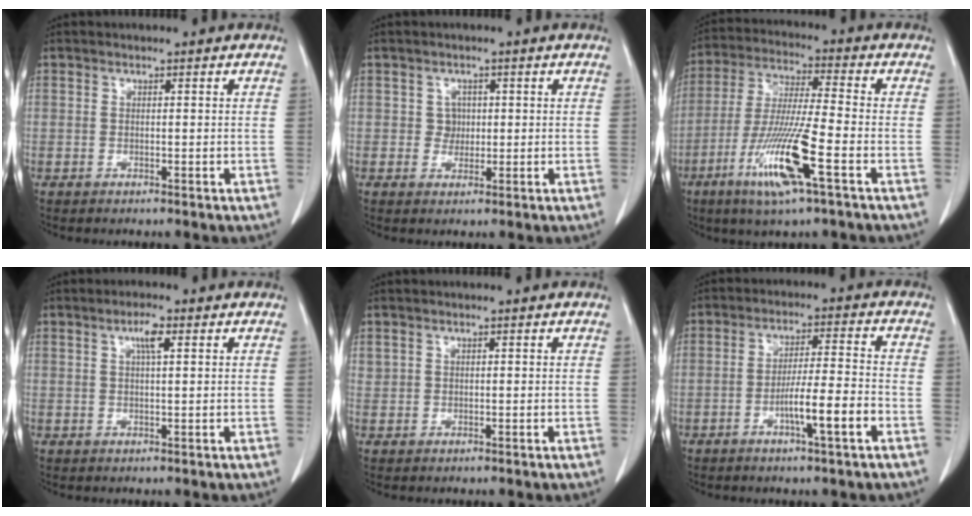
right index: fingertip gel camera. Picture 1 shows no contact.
{"total": 2.2, "force": [0.3, 2.1, 0.6], "torque": [-0.004, 0.002, 0.004]}
{"total": 13.5, "force": [-5.8, 0.3, 12.2], "torque": [-0.250, -0.025, -0.109]}
{"total": 2.8, "force": [1.2, 0.4, 2.5], "torque": [-0.048, 0.002, 0.020]}
{"total": 0.9, "force": [0.7, 0.6, 0.1], "torque": [0.008, 0.005, 0.010]}
{"total": 7.7, "force": [-3.1, 0.0, 7.0], "torque": [-0.121, 0.001, -0.053]}